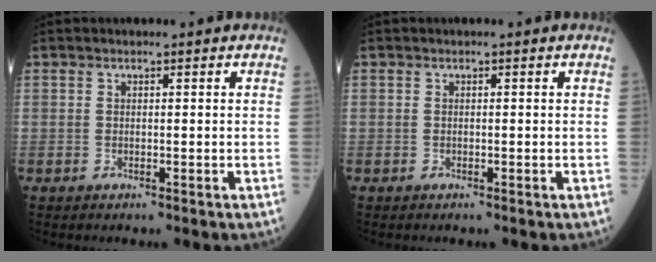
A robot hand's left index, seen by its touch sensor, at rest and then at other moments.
{"total": 0.0}